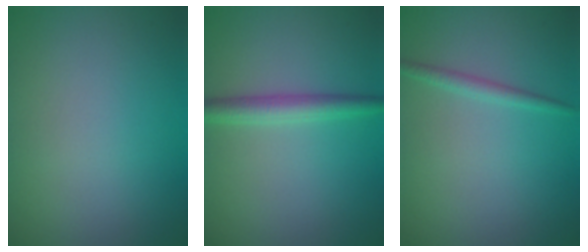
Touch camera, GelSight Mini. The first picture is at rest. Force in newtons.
{"total": 2.7, "press": 2.7, "slide": 0.1}
{"total": 1.3, "press": 1.3, "slide": 0.0}